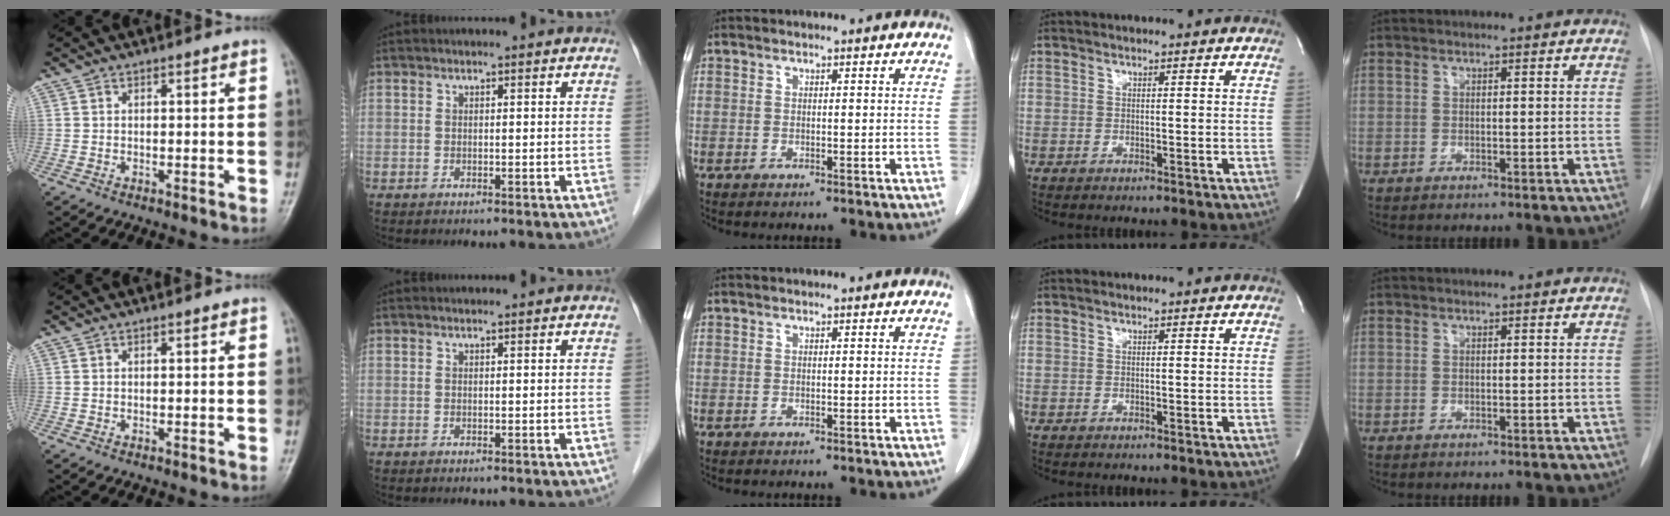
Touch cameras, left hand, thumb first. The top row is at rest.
{}